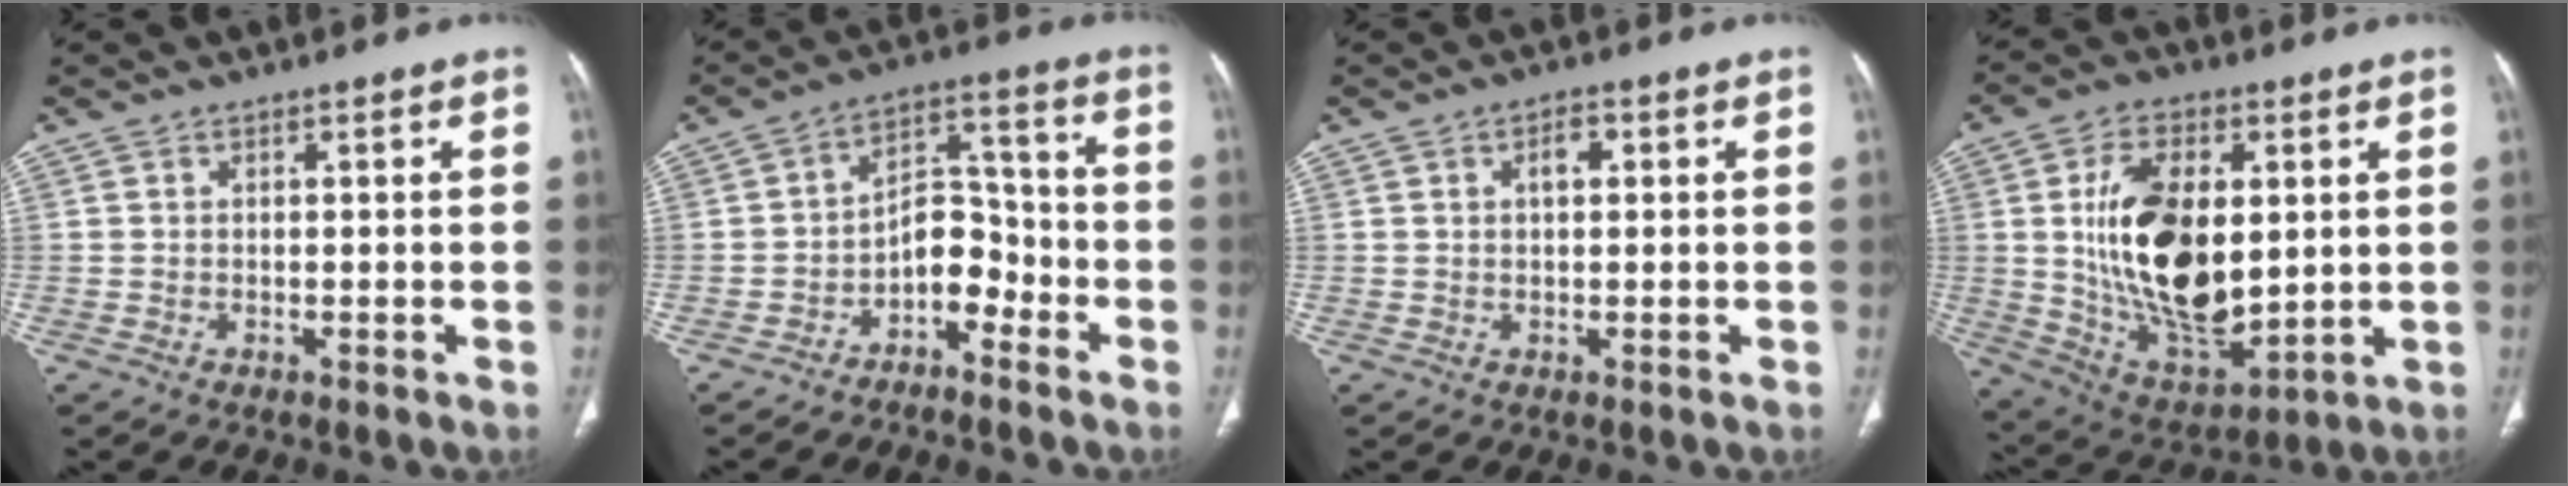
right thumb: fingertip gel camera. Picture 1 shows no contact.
{"total": 8.3, "force": [-4.5, 5.2, 4.6], "torque": [-0.044, 0.063, -0.082]}
{"total": 2.7, "force": [0.7, 1.4, 2.2], "torque": [-0.033, 0.004, 0.010]}
{"total": 21.6, "force": [2.3, 12.0, 17.8], "torque": [-0.294, -0.021, 0.057]}